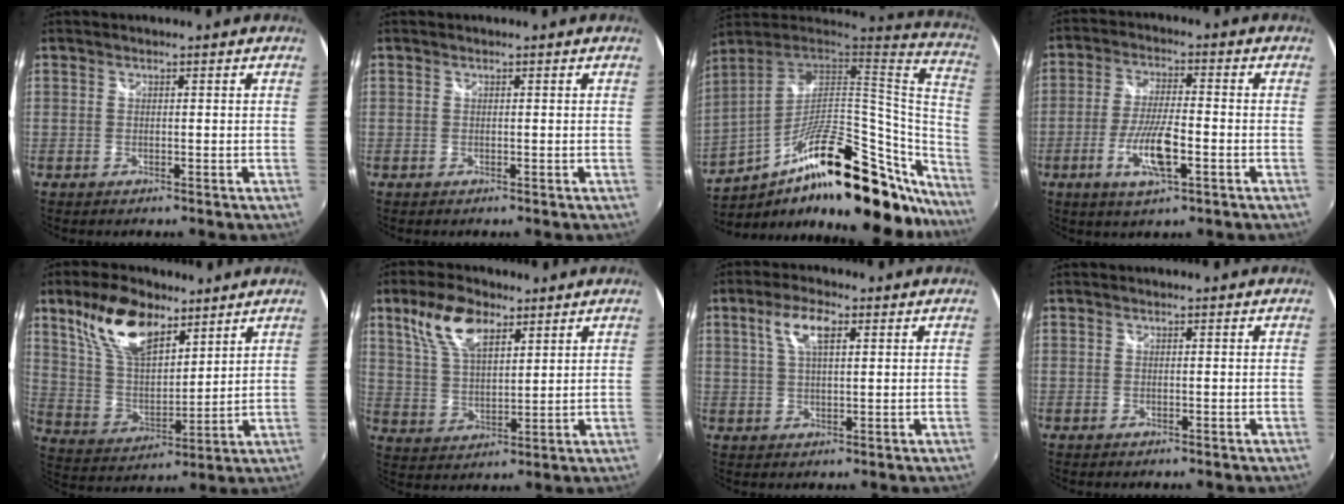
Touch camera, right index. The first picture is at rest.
{"total": 0.0}
{"total": 35.4, "force": [-21.2, 12.5, 25.5], "torque": [-0.380, 0.001, -0.320]}
{"total": 9.0, "force": [-3.4, 2.1, 8.1], "torque": [-0.163, -0.006, -0.065]}
{"total": 15.3, "force": [9.5, 7.3, 9.4], "torque": [-0.182, 0.020, 0.187]}
{"total": 10.6, "force": [6.2, 4.9, 7.1], "torque": [-0.141, 0.020, 0.124]}
{"total": 5.8, "force": [2.3, 2.2, 4.9], "torque": [-0.093, 0.011, 0.043]}
{"total": 0.0}